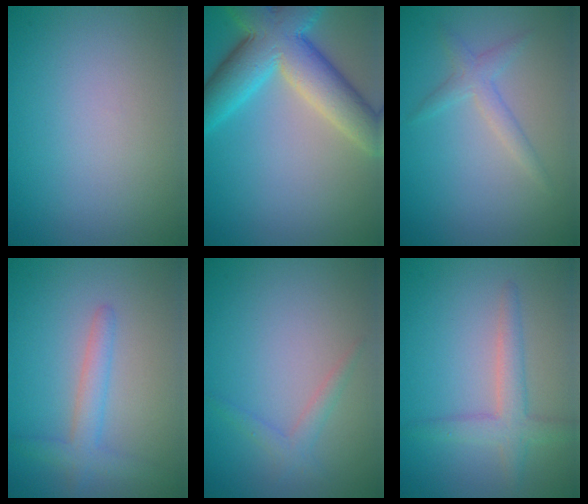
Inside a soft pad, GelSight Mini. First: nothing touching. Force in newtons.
{"total": 9.6, "press": 9.6, "slide": 0.4}
{"total": 1.8, "press": 1.8, "slide": 0.1}
{"total": 2.6, "press": 2.6, "slide": 0.1}
{"total": 1.4, "press": 1.4, "slide": 0.1}
{"total": 3.0, "press": 3.0, "slide": 0.1}